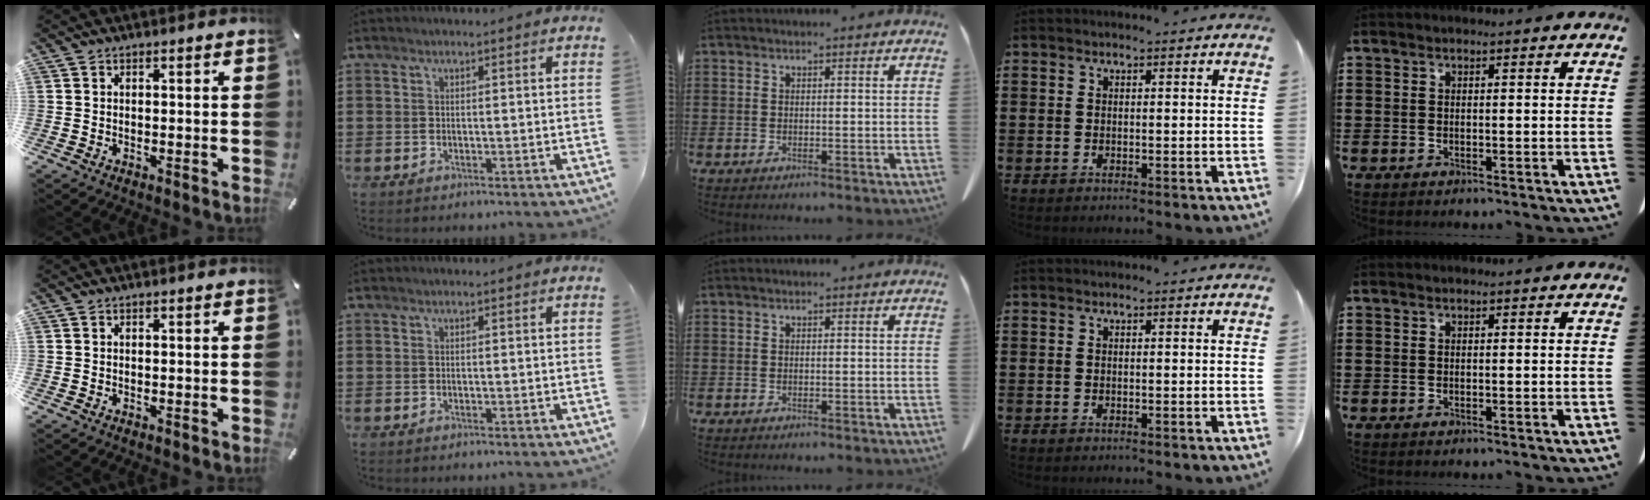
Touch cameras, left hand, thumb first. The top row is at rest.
{}